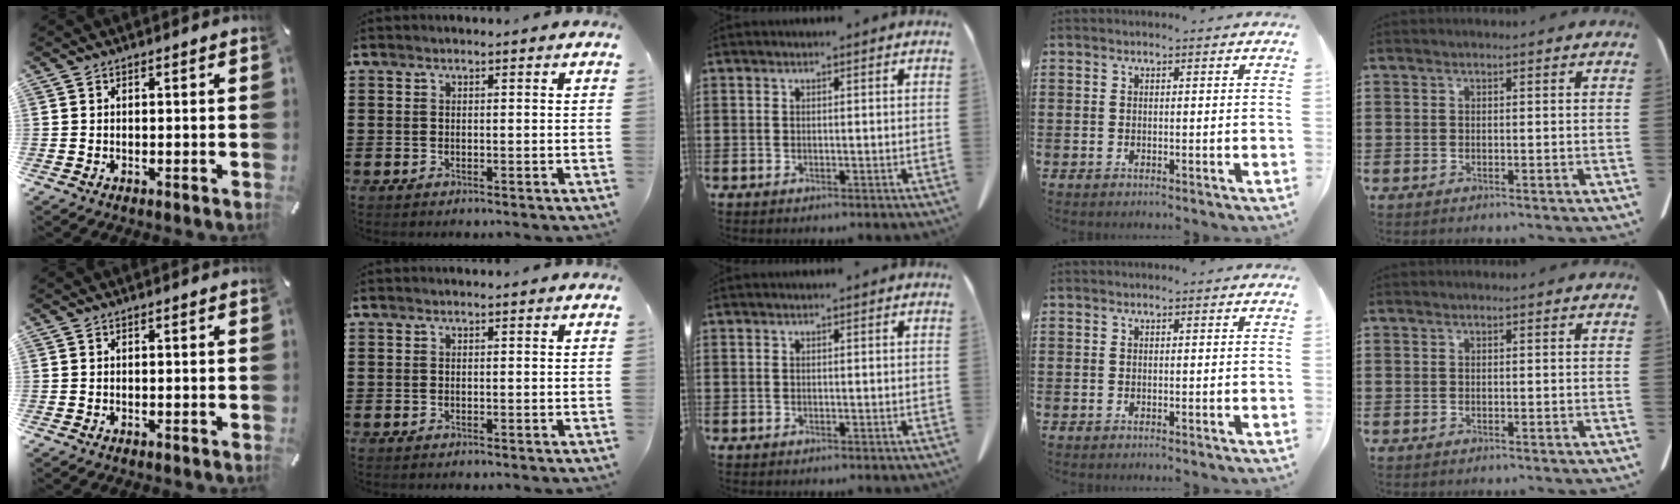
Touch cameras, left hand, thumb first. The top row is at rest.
{}